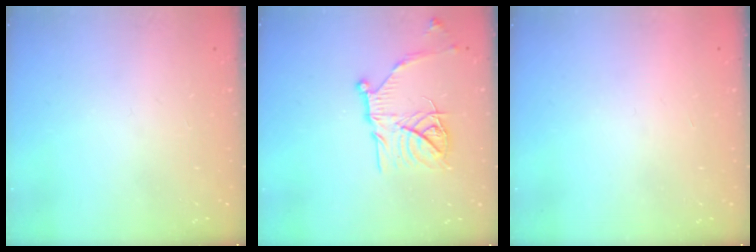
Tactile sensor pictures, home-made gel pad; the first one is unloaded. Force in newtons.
{"total": 18.0, "press": 18.0, "slide": 1.5}
{"total": 1.5, "press": 1.5, "slide": 0.1}